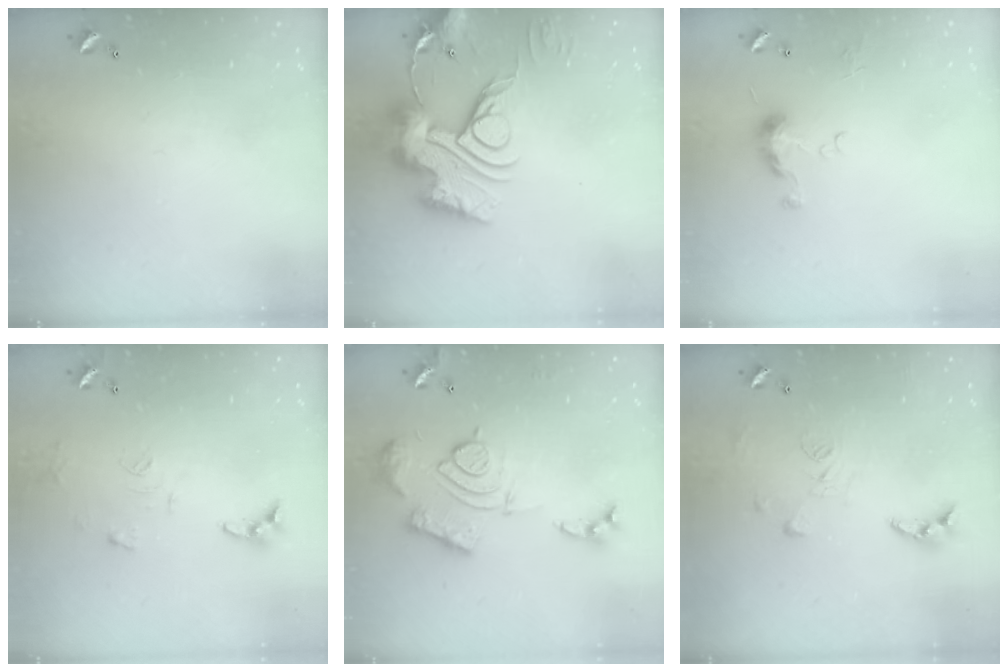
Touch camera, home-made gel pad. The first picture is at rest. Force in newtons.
{"total": 18.7, "press": 18.6, "slide": 1.7}
{"total": 5.0, "press": 5.0, "slide": 0.7}
{"total": 9.3, "press": 9.3, "slide": 0.6}
{"total": 17.4, "press": 17.3, "slide": 1.7}
{"total": 9.6, "press": 9.5, "slide": 0.9}